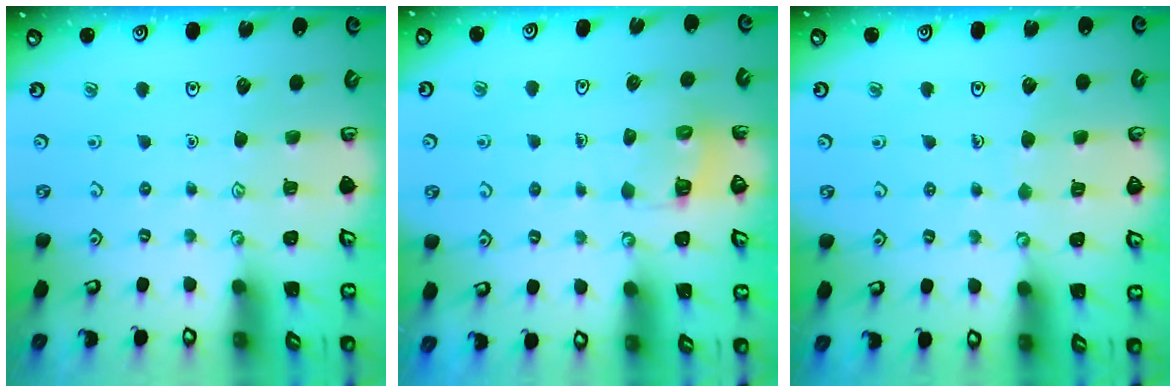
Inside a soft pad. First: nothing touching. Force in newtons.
{"total": 4.6, "press": 4.6, "slide": 0.2}
{"total": 3.4, "press": 3.4, "slide": 0.2}